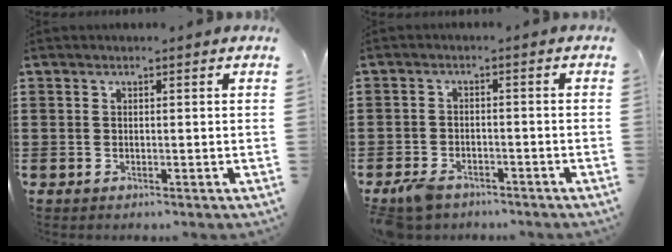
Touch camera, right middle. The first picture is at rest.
{"total": 3.2, "force": [-2.7, 1.2, 1.2], "torque": [-0.036, -0.002, -0.058]}